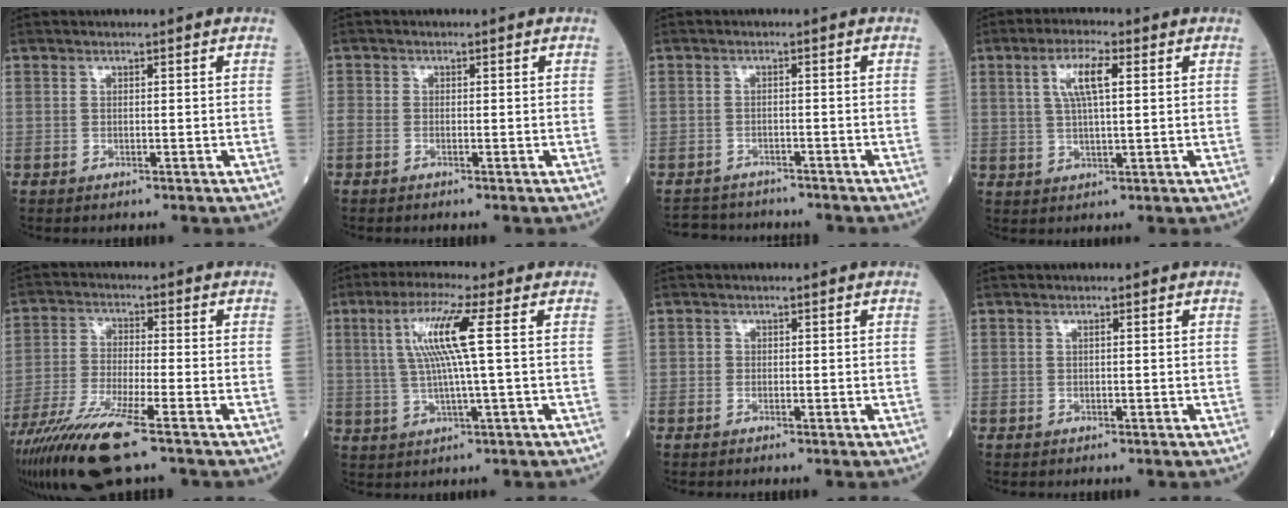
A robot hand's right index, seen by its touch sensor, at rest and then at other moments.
{"total": 1.4, "force": [-0.6, 1.0, 0.7], "torque": [-0.025, 0.001, -0.015]}
{"total": 5.8, "force": [-5.6, 1.6, 0.4], "torque": [-0.003, 0.002, -0.084]}
{"total": 6.1, "force": [1.9, 1.1, 5.7], "torque": [-0.113, 0.010, 0.038]}
{"total": 12.8, "force": [-8.6, 0.6, 9.5], "torque": [-0.186, -0.035, -0.157]}
{"total": 8.9, "force": [2.0, -0.8, 8.6], "torque": [-0.172, 0.009, 0.040]}
{"total": 0.6, "force": [0.0, 0.6, 0.1], "torque": [0.003, 0.003, -0.001]}
{"total": 0.0}